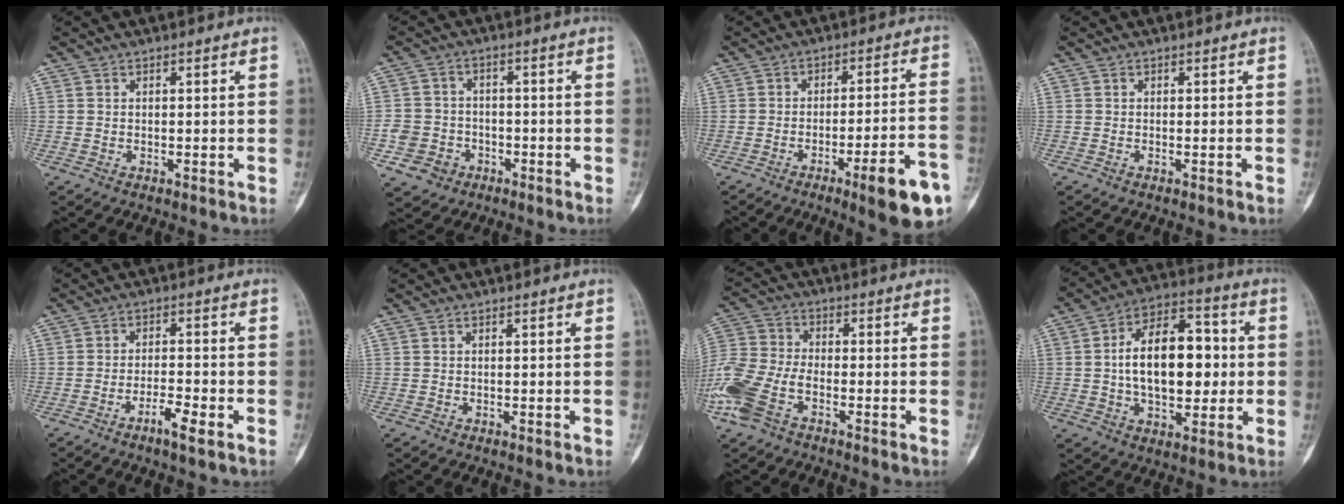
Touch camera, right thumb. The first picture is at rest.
{"total": 7.0, "force": [-3.0, 6.0, 1.9], "torque": [-0.016, 0.024, -0.047]}
{"total": 13.5, "force": [-6.7, 2.0, 11.5], "torque": [-0.148, 0.031, -0.086]}
{"total": 0.0}
{"total": 4.3, "force": [-2.6, 0.5, 3.4], "torque": [-0.067, 0.016, -0.049]}
{"total": 0.0}
{"total": 12.4, "force": [-5.6, 6.8, 8.7], "torque": [-0.211, 0.016, -0.118]}
{"total": 18.1, "force": [0.5, 10.3, 14.9], "torque": [-0.206, 0.025, 0.006]}